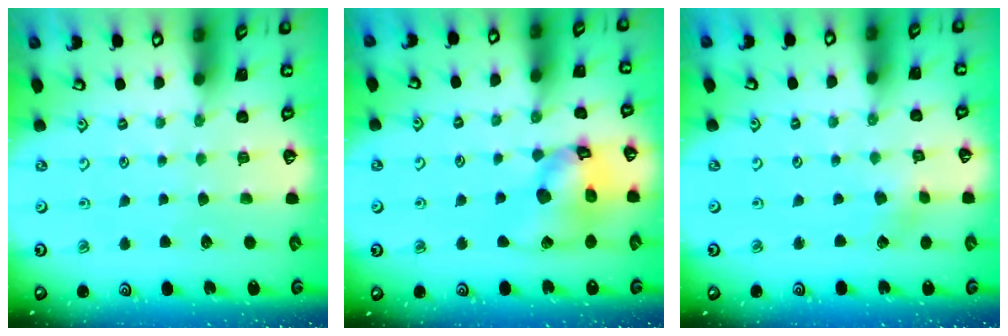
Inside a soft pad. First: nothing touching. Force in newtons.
{"total": 14.5, "press": 14.4, "slide": 2.0}
{"total": 1.8, "press": 1.8, "slide": 0.1}